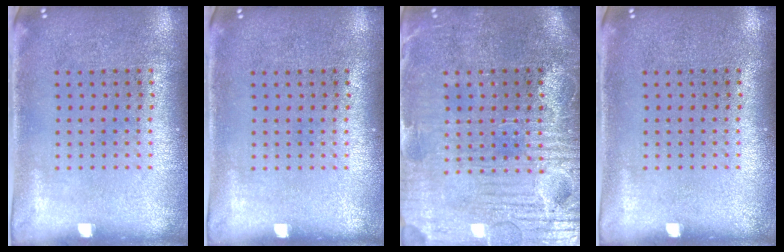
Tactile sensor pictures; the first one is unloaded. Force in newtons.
{"total": 0.0}
{"total": 4.0, "press": 3.6, "slide": 1.6}
{"total": 0.0}